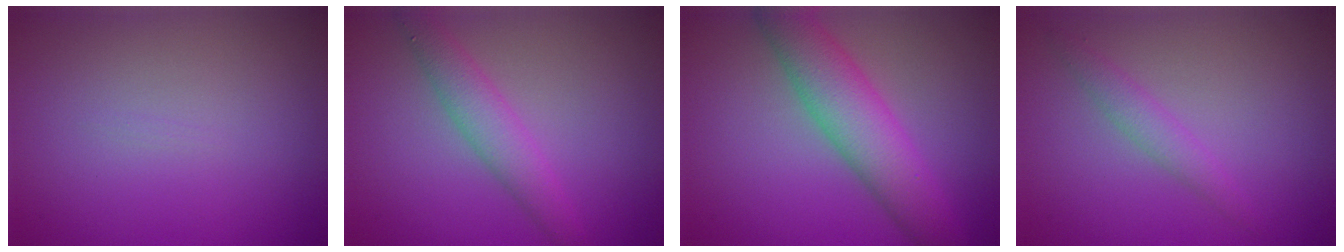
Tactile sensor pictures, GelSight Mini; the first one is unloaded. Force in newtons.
{"total": 3.1, "press": 3.1, "slide": 0.1}
{"total": 6.2, "press": 6.2, "slide": 0.2}
{"total": 1.7, "press": 1.7, "slide": 0.0}